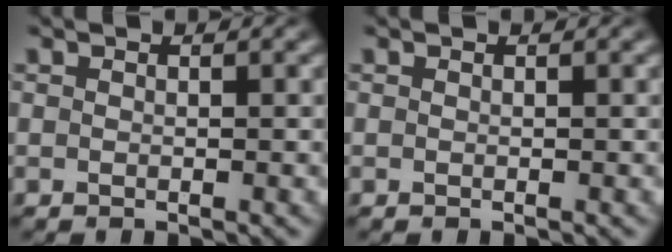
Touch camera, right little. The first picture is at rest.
{"total": 0.0}